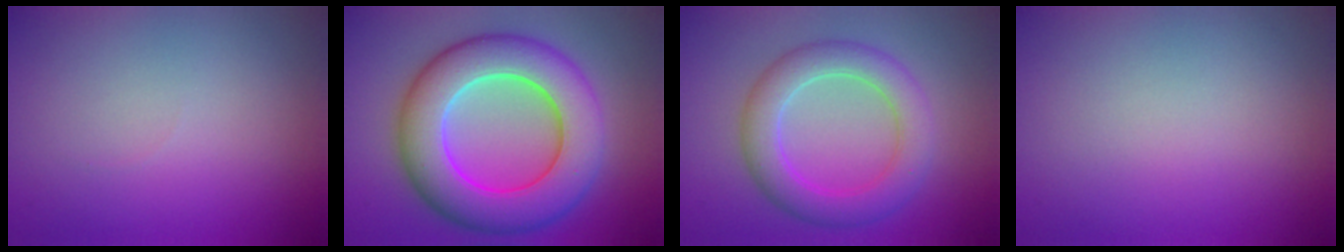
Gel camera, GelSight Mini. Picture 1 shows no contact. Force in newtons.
{"total": 10.8, "press": 10.8, "slide": 0.3}
{"total": 5.1, "press": 5.1, "slide": 0.2}
{"total": 0.0}